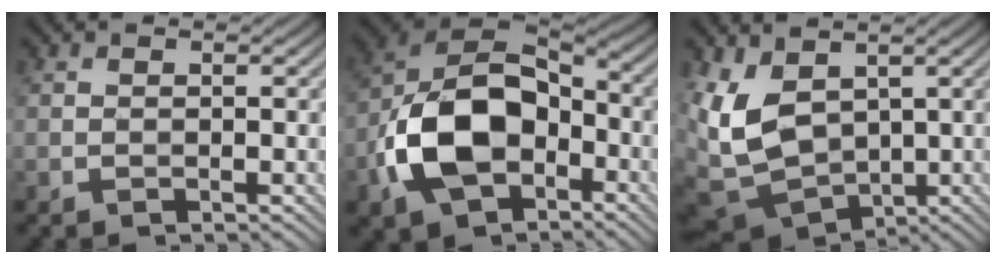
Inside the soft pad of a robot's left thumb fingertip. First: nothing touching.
{"total": 14.8, "force": [-4.6, 9.6, 10.2], "torque": [-0.229, -0.021, -0.096]}
{"total": 9.7, "force": [0.7, 6.5, 7.2], "torque": [-0.204, -0.015, 0.011]}